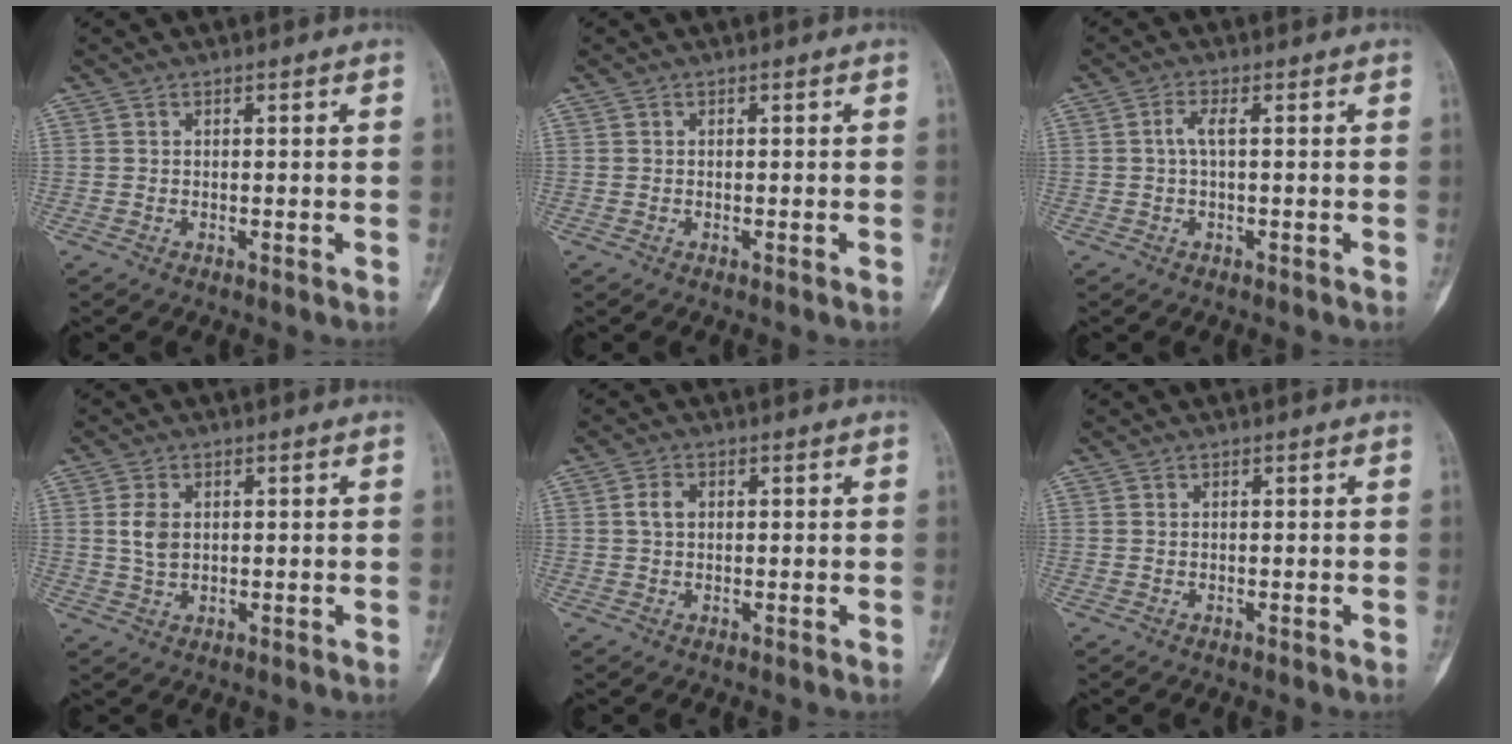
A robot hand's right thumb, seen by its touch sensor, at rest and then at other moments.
{"total": 0.0}
{"total": 2.2, "force": [0.1, 0.6, 2.2], "torque": [-0.052, 0.008, 0.002]}
{"total": 4.0, "force": [0.7, 2.6, 2.9], "torque": [-0.054, -0.002, 0.016]}
{"total": 2.6, "force": [0.5, 1.8, 1.8], "torque": [-0.035, 0.005, 0.007]}
{"total": 0.0}